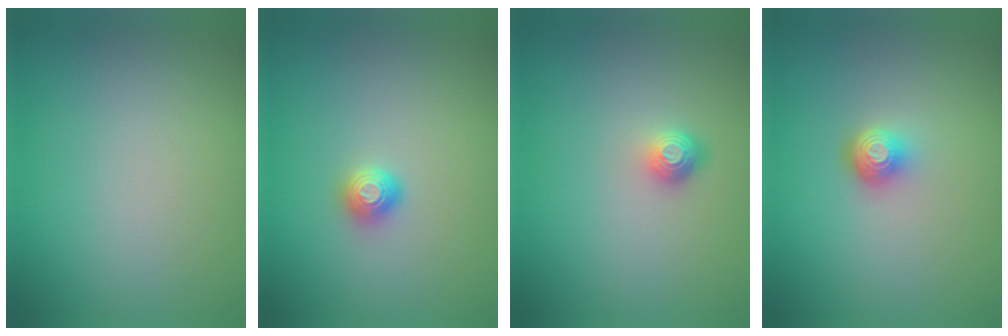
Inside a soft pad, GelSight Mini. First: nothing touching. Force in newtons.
{"total": 1.3, "press": 1.2, "slide": 0.5}
{"total": 1.5, "press": 1.1, "slide": 1.0}
{"total": 2.3, "press": 1.5, "slide": 1.8}